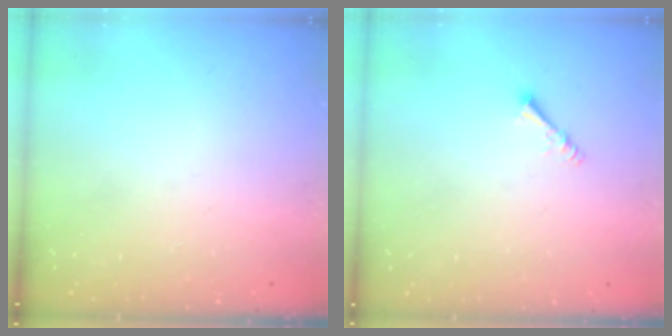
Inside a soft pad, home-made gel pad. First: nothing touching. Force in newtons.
{"total": 1.4, "press": 1.3, "slide": 0.3}